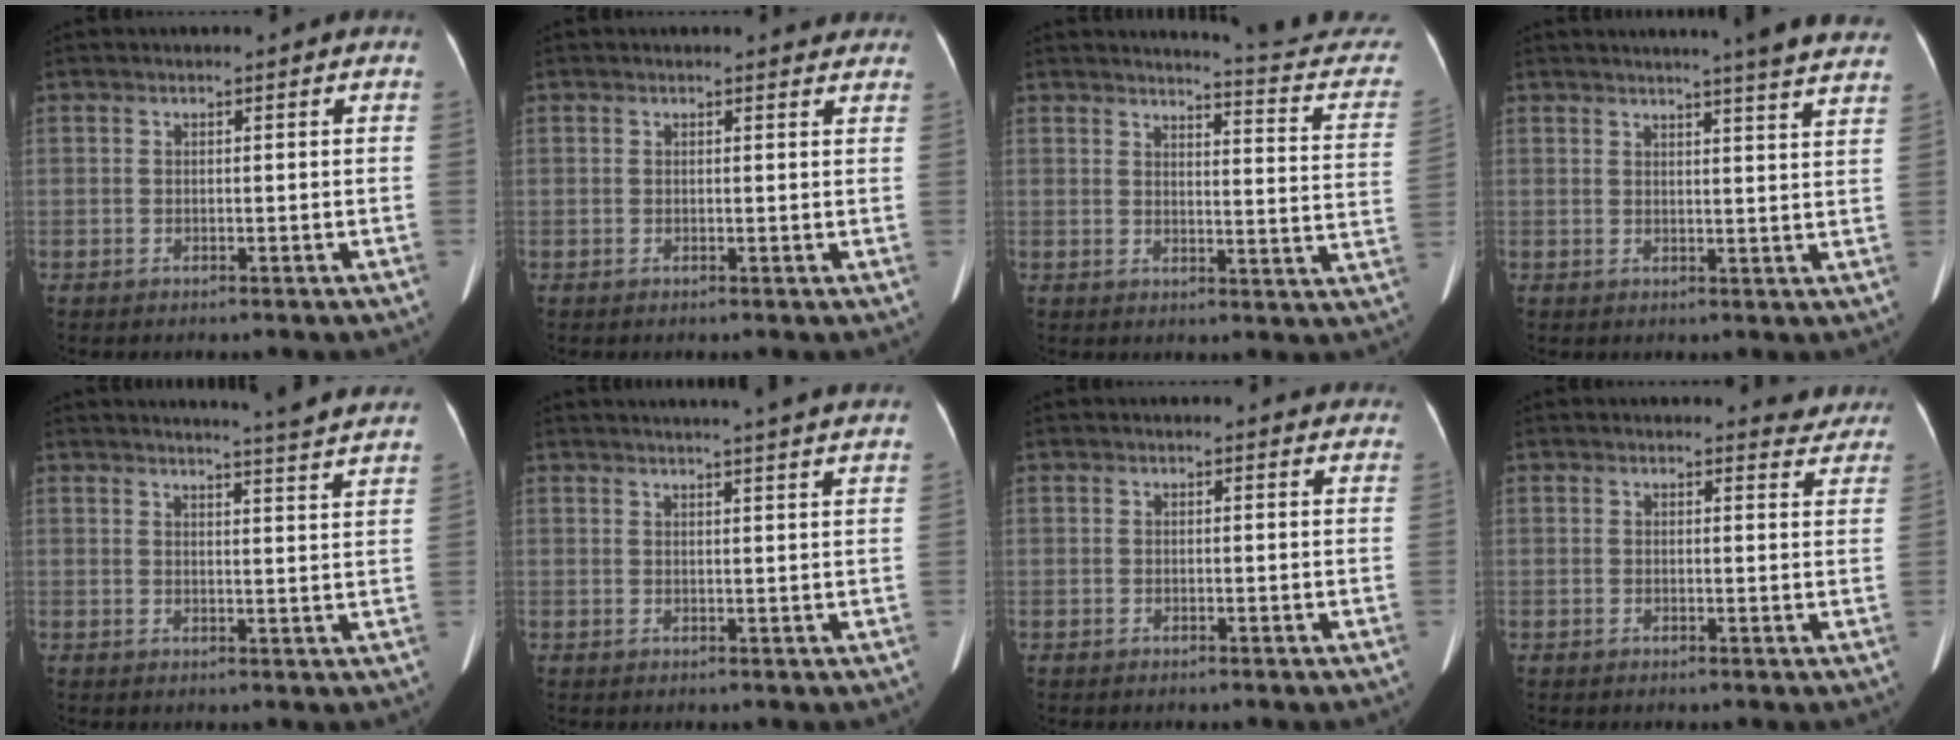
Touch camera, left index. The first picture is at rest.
{"total": 2.6, "force": [2.4, 0.6, 0.5], "torque": [-0.008, -0.004, 0.015]}
{"total": 13.3, "force": [13.1, 0.0, 2.4], "torque": [-0.019, -0.092, 0.122]}
{"total": 13.3, "force": [12.1, -0.8, 5.4], "torque": [-0.070, -0.041, 0.122]}
{"total": 11.2, "force": [10.7, -1.5, 2.8], "torque": [-0.043, -0.048, 0.110]}
{"total": 11.9, "force": [10.8, -0.7, 5.0], "torque": [-0.071, -0.003, 0.115]}
{"total": 2.9, "force": [2.8, 0.9, 0.4], "torque": [-0.002, -0.005, 0.012]}
{"total": 3.9, "force": [3.7, 1.1, 0.1], "torque": [0.012, -0.021, 0.021]}